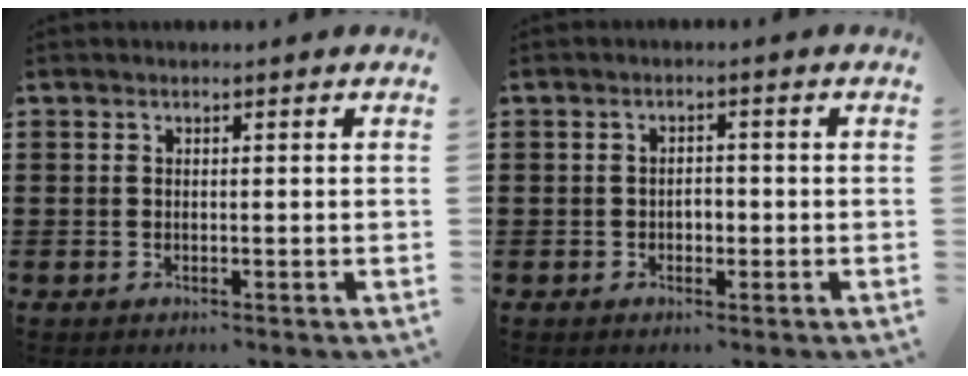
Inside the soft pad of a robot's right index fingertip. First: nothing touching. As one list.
[{"total": 1.8, "force": [-0.5, 1.1, 1.3], "torque": [-0.026, 0.003, -0.011]}]